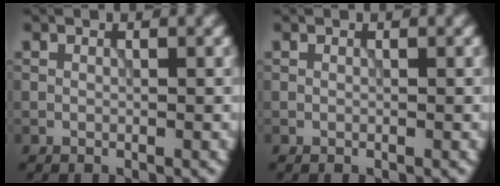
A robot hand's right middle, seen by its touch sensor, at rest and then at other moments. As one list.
[{"total": 0.0}]